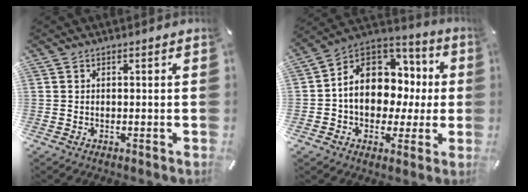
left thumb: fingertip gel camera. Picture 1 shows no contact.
{"total": 13.7, "force": [1.0, 11.2, 7.8], "torque": [-0.133, -0.013, 0.022]}